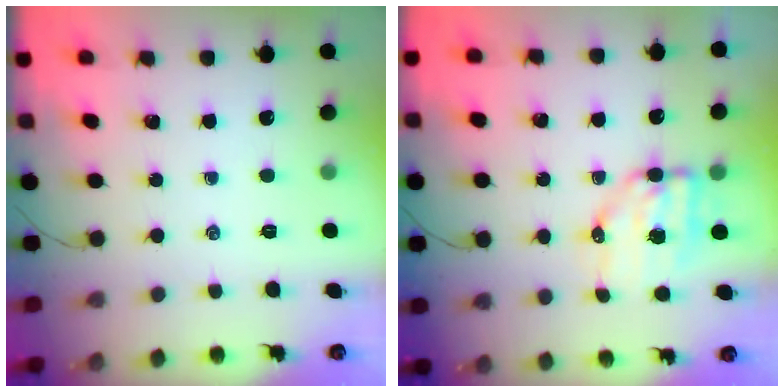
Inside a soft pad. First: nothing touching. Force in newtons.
{"total": 6.9, "press": 6.7, "slide": 1.6}